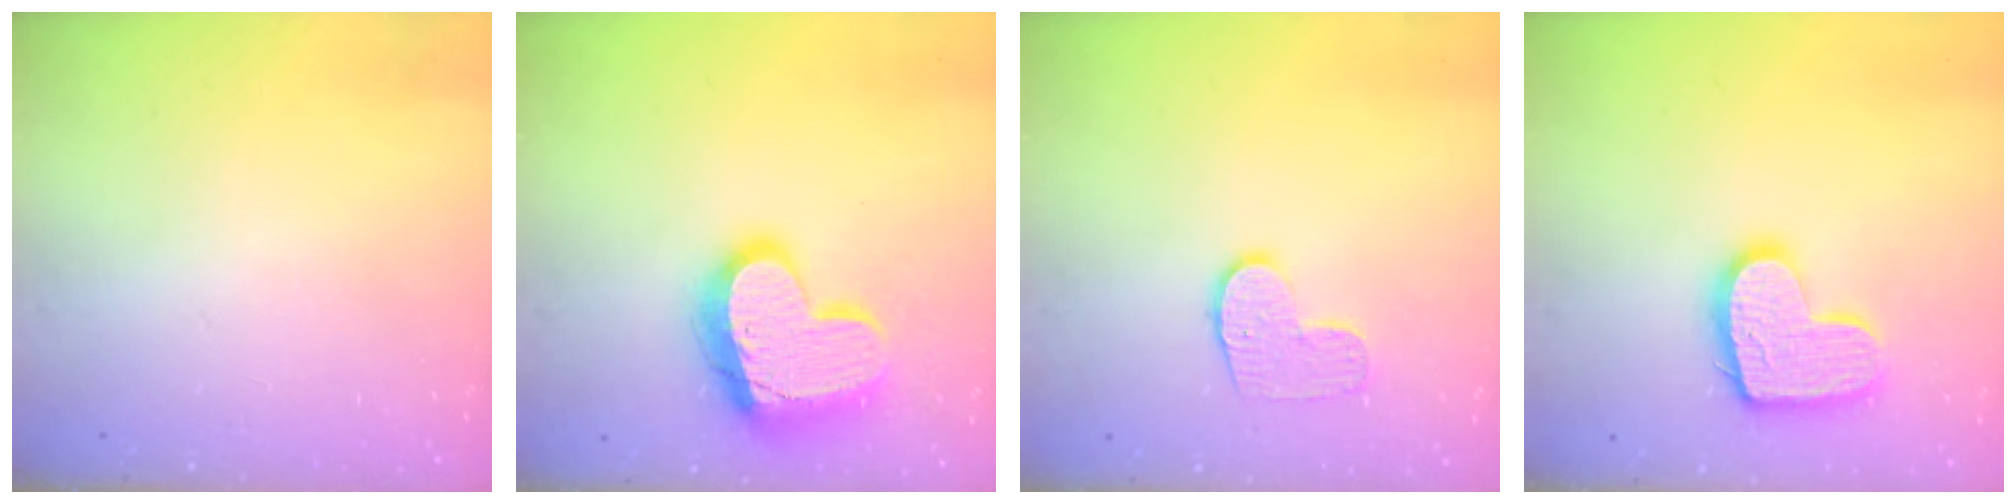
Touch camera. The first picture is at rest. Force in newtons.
{"total": 19.1, "press": 19.0, "slide": 1.8}
{"total": 8.0, "press": 8.0, "slide": 0.4}
{"total": 14.2, "press": 14.2, "slide": 0.8}